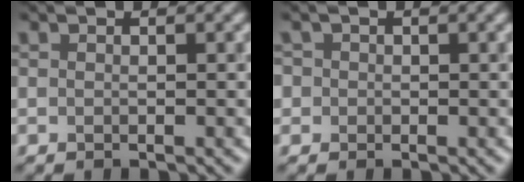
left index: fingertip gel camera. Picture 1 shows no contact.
{"total": 1.4, "force": [0.3, 1.4, 0.4], "torque": [-0.002, 0.004, -0.004]}